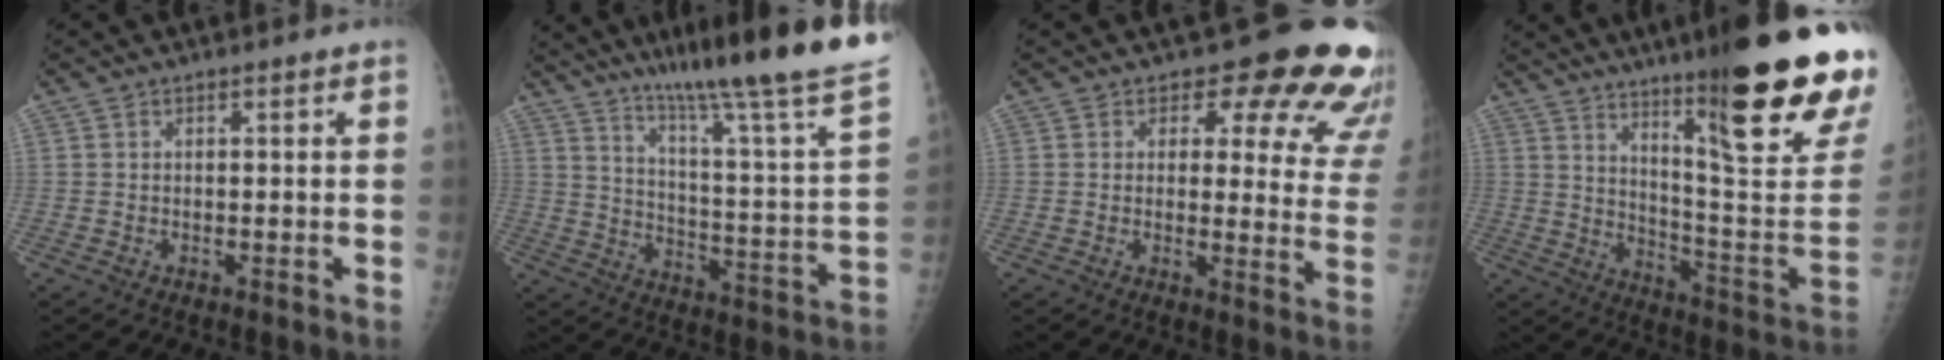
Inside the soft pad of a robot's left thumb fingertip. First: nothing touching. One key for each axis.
{"total": 28.5, "fx": 21.3, "fy": 1.5, "fz": 18.9, "tx": -0.278, "ty": -0.103, "tz": 0.304}
{"total": 16.3, "fx": 12.2, "fy": 6.8, "fz": 8.3, "tx": -0.037, "ty": -0.076, "tz": 0.113}
{"total": 26.1, "fx": 15.7, "fy": 3.0, "fz": 20.7, "tx": -0.270, "ty": -0.084, "tz": 0.239}